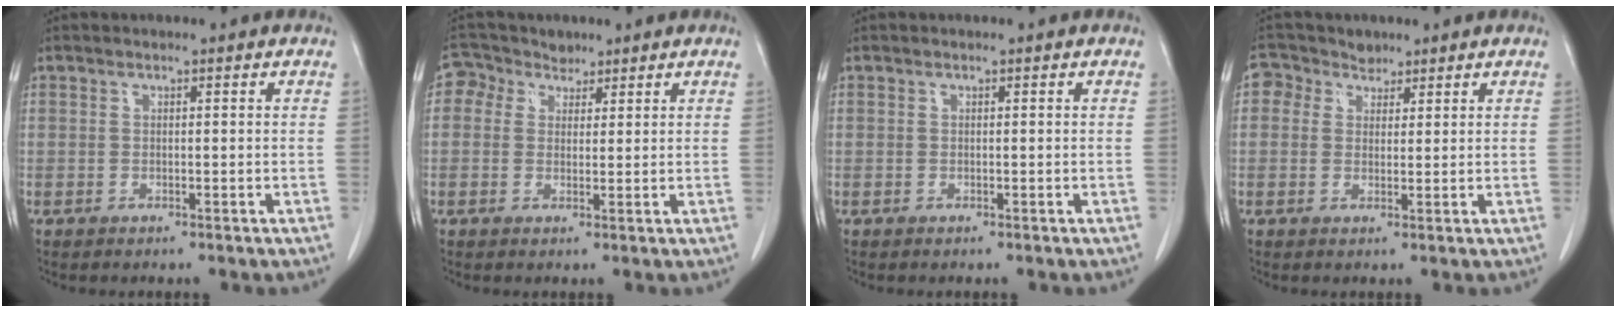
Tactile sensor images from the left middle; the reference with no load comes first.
{"total": 3.7, "force": [2.3, 2.9, 0.1], "torque": [-0.001, 0.022, 0.039]}
{"total": 0.0}
{"total": 3.7, "force": [2.3, 2.9, 0.0], "torque": [0.003, 0.021, 0.038]}